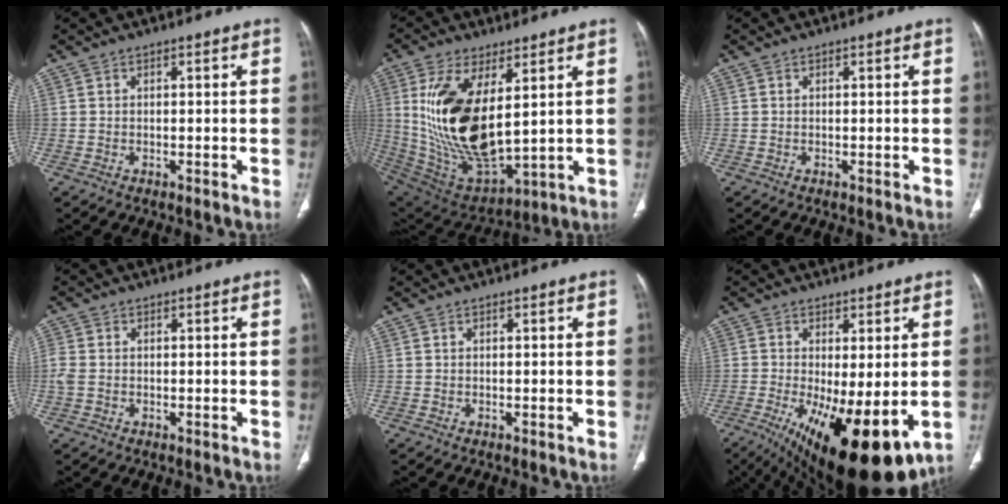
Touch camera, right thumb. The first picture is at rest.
{"total": 20.9, "force": [4.4, 9.6, 18.0], "torque": [-0.347, -0.036, 0.104]}
{"total": 0.0}
{"total": 2.3, "force": [-0.2, 1.7, 1.5], "torque": [-0.050, -0.001, -0.006]}
{"total": 0.0}
{"total": 18.0, "force": [-5.4, 6.4, 15.9], "torque": [-0.245, -0.032, -0.065]}